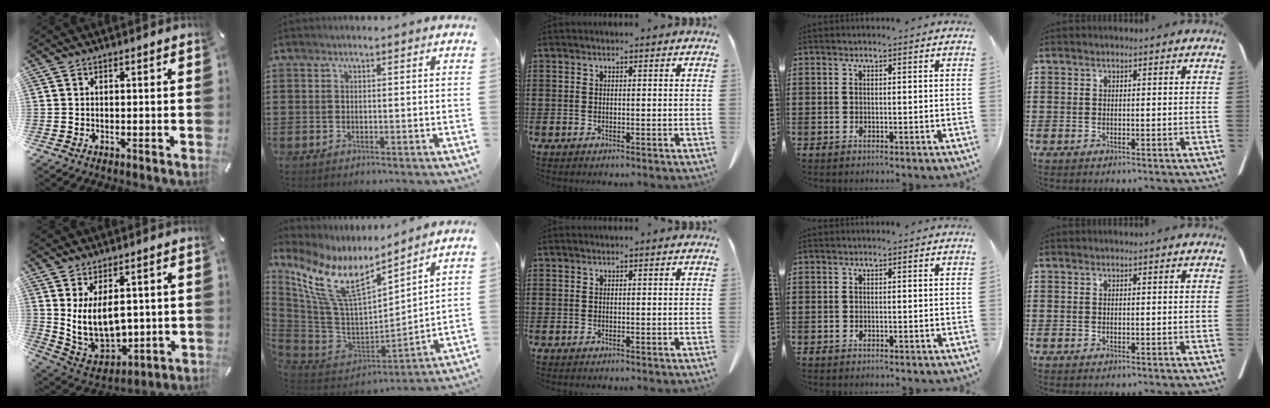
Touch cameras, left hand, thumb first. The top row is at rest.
{"thumb": {"total": 12.5, "force": [3.2, 7.9, 9.1], "torque": [-0.180, -0.035, 0.060]}, "index": {"total": 12.2, "force": [7.3, 4.1, 8.9], "torque": [-0.210, -0.050, 0.128]}}